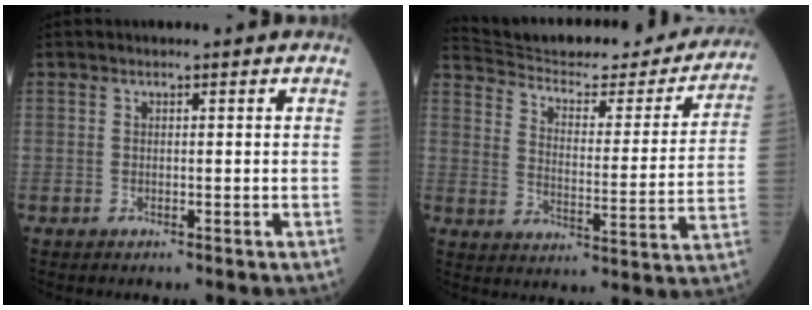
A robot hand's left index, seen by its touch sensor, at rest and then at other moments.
{"total": 27.9, "force": [25.8, 5.5, 8.9], "torque": [-0.141, -0.058, 0.329]}